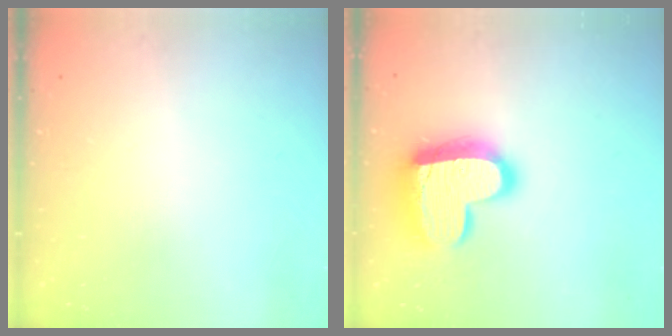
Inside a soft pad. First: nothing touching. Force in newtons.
{"total": 17.6, "press": 17.6, "slide": 1.5}